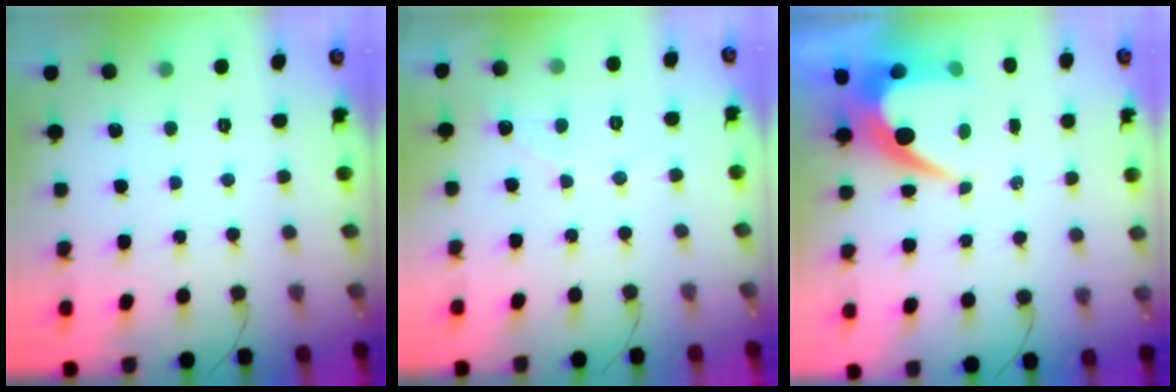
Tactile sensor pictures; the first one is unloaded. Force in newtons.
{"total": 2.3, "press": 2.3, "slide": 0.2}
{"total": 7.9, "press": 7.8, "slide": 0.8}